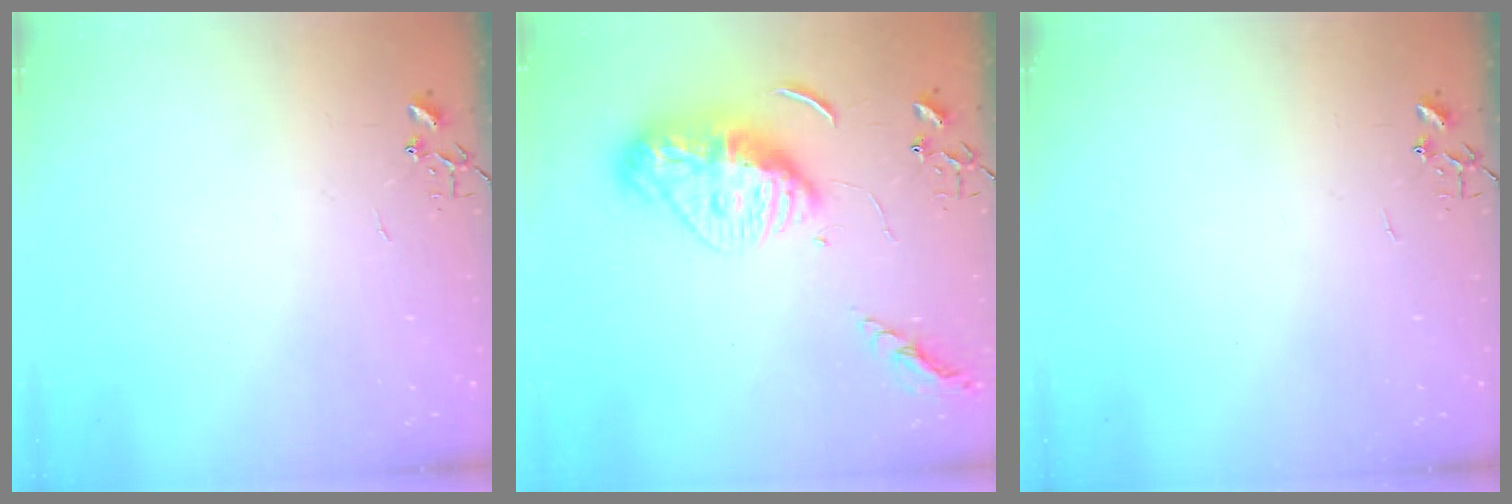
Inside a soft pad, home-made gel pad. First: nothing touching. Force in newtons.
{"total": 13.5, "press": 13.5, "slide": 1.2}
{"total": 0.0}